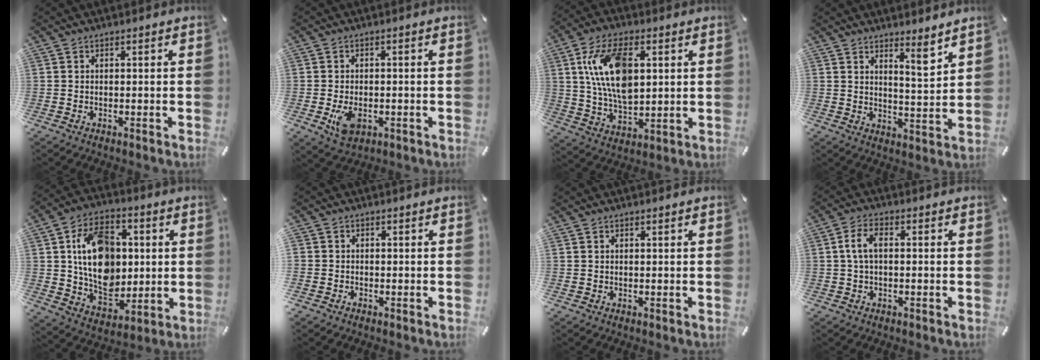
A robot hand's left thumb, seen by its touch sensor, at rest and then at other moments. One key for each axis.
{"total": 5.4, "fx": -1.4, "fy": 3.6, "fz": 3.8, "tx": -0.082, "ty": -0.004, "tz": -0.028}
{"total": 14.8, "fx": 4.1, "fy": 8.4, "fz": 11.5, "tx": -0.245, "ty": -0.003, "tz": 0.068}
{"total": 6.0, "fx": 4.9, "fy": 0.7, "fz": 3.3, "tx": -0.039, "ty": -0.047, "tz": 0.077}
{"total": 16.7, "fx": 1.9, "fy": 12.8, "fz": 10.5, "tx": -0.176, "ty": 0.010, "tz": 0.042}
{"total": 3.1, "fx": -0.4, "fy": 3.0, "fz": -0.3, "tx": 0.012, "ty": 0.007, "tz": -0.009}
{"total": 0.0}
{"total": 5.1, "fx": 0.3, "fy": 2.5, "fz": 4.4, "tx": -0.097, "ty": 0.007, "tz": 0.001}